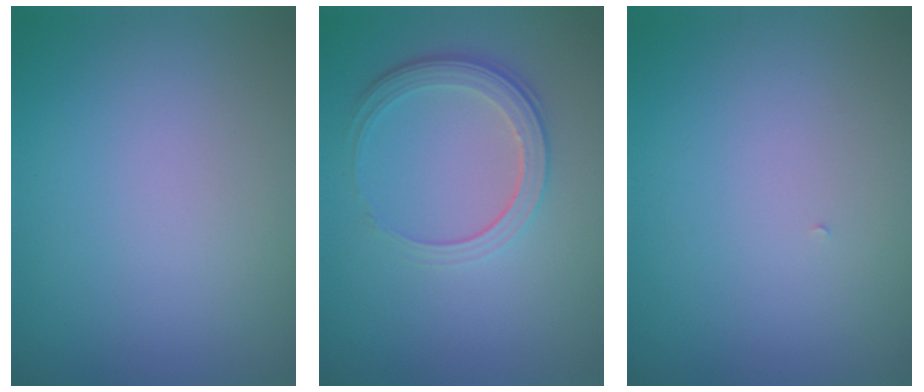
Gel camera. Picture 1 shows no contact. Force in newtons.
{"total": 3.7, "press": 2.7, "slide": 2.5}
{"total": 0.0}